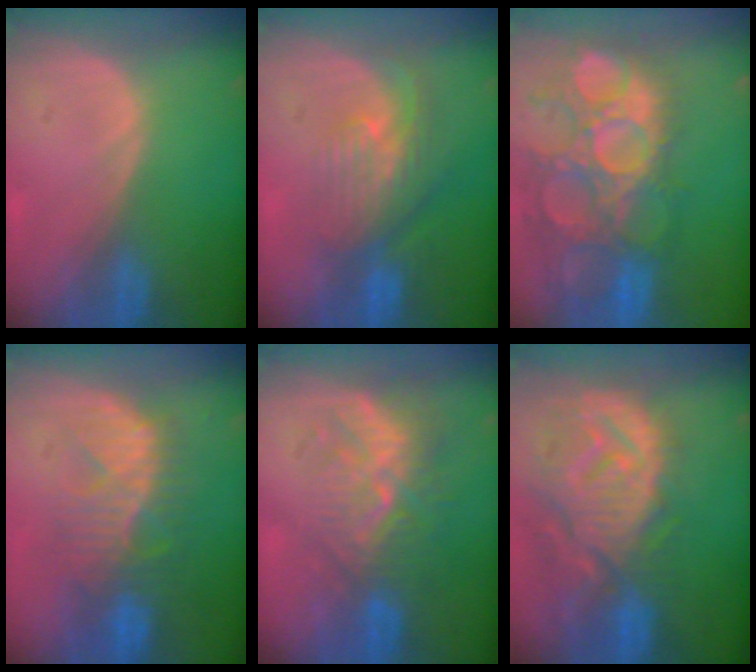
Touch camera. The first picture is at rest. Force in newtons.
{"total": 8.0, "press": 7.1, "slide": 3.7}
{"total": 14.7, "press": 12.7, "slide": 7.6}
{"total": 9.8, "press": 9.0, "slide": 3.9}
{"total": 9.6, "press": 8.6, "slide": 4.1}
{"total": 13.0, "press": 11.4, "slide": 6.3}